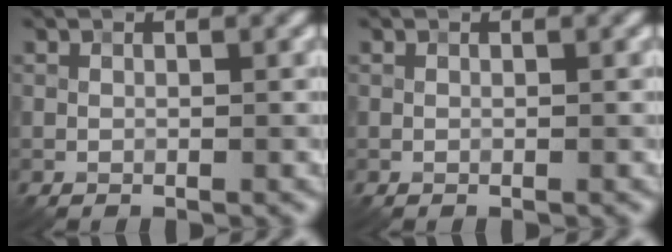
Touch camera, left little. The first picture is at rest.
{"total": 0.0}